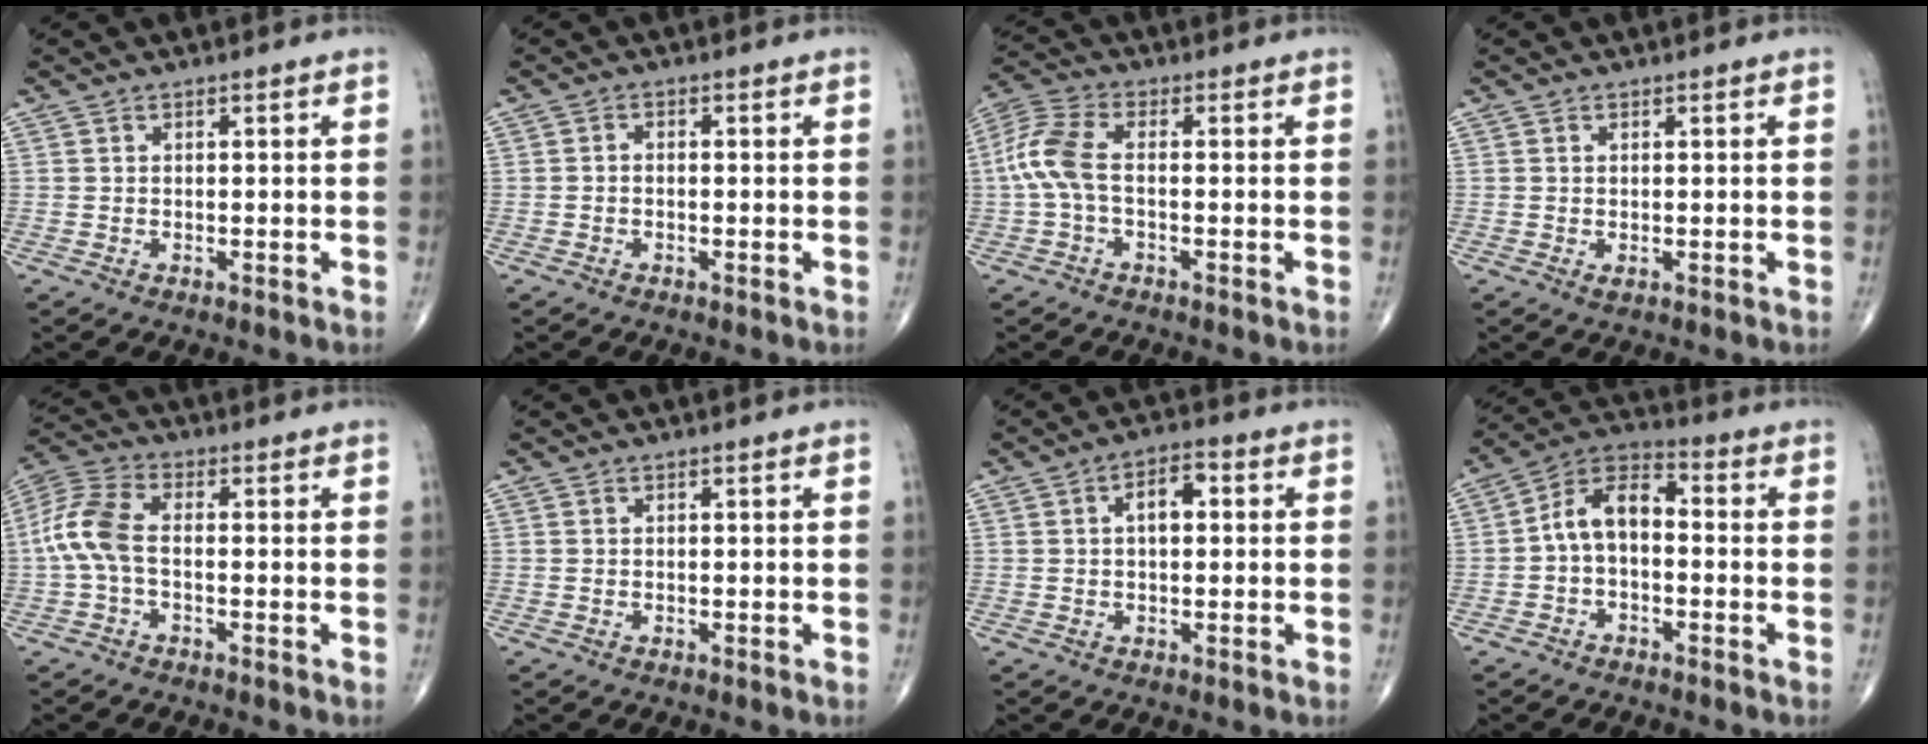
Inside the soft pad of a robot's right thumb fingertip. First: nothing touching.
{"total": 0.9, "force": [-0.3, 0.6, 0.6], "torque": [-0.008, 0.004, -0.009]}
{"total": 7.6, "force": [-0.7, 3.4, 6.8], "torque": [-0.171, 0.022, -0.022]}
{"total": 0.8, "force": [-0.1, 0.4, 0.7], "torque": [-0.014, -0.002, 0.001]}
{"total": 8.3, "force": [-0.9, 4.1, 7.2], "torque": [-0.170, 0.024, -0.028]}
{"total": 0.0}
{"total": 5.1, "force": [0.8, 2.7, 4.2], "torque": [-0.059, 0.015, 0.005]}
{"total": 8.8, "force": [-0.8, 5.3, 6.9], "torque": [-0.111, 0.037, -0.030]}